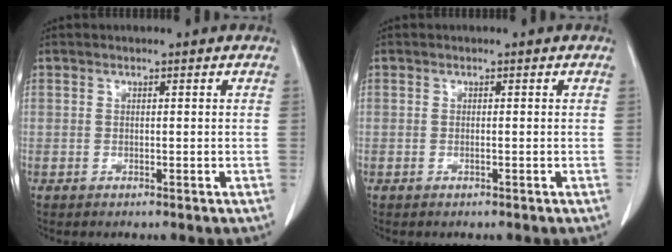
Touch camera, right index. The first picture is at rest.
{"total": 0.0}